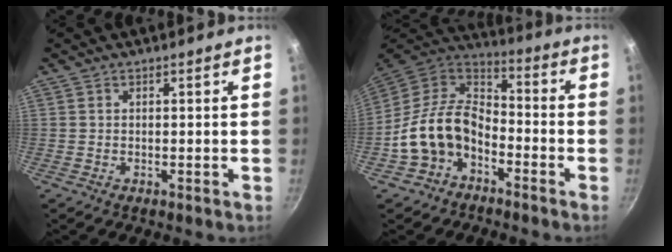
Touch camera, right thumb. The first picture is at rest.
{"total": 14.0, "force": [-5.2, 9.9, 8.5], "torque": [-0.133, 0.059, -0.112]}